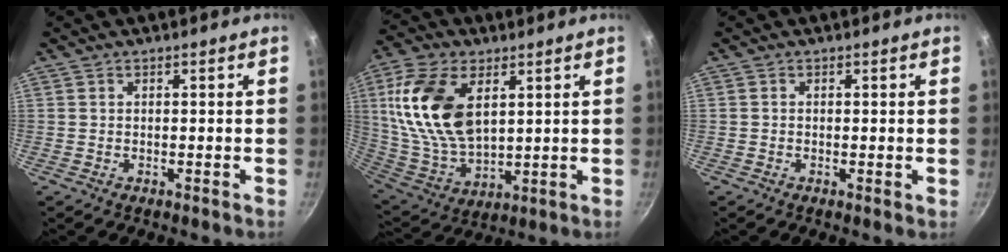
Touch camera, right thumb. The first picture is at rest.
{"total": 19.1, "force": [5.5, 11.0, 14.6], "torque": [-0.275, -0.018, 0.118]}
{"total": 0.5, "force": [-0.1, 0.2, 0.5], "torque": [-0.008, -0.001, -0.003]}